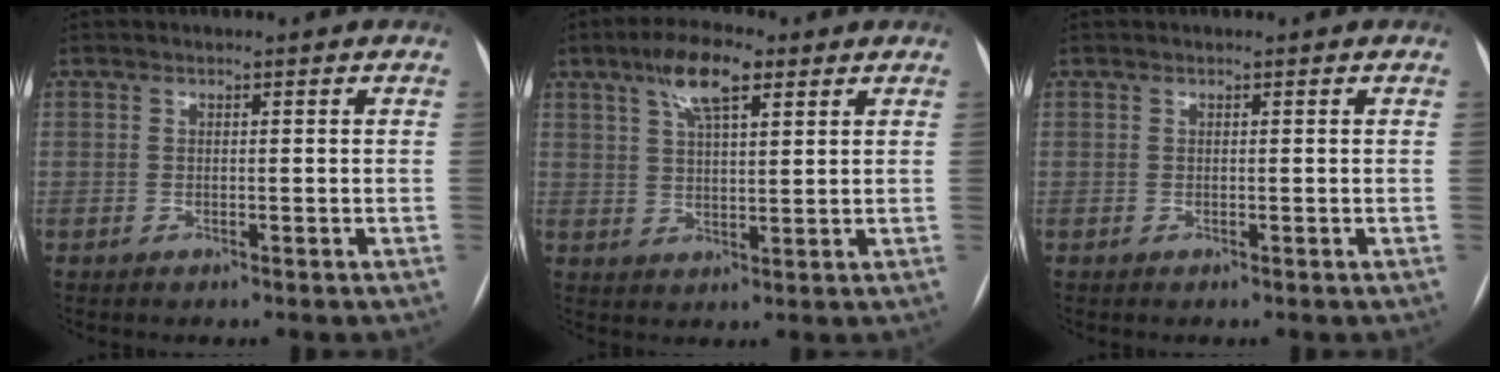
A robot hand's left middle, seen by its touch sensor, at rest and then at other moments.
{"total": 7.8, "force": [4.4, 2.2, 6.0], "torque": [-0.116, 0.017, 0.078]}
{"total": 0.0}